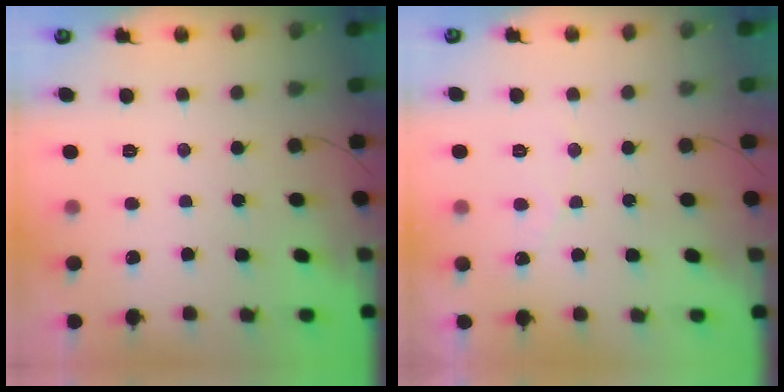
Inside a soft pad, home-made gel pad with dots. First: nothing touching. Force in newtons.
{"total": 2.8, "press": 2.8, "slide": 0.2}